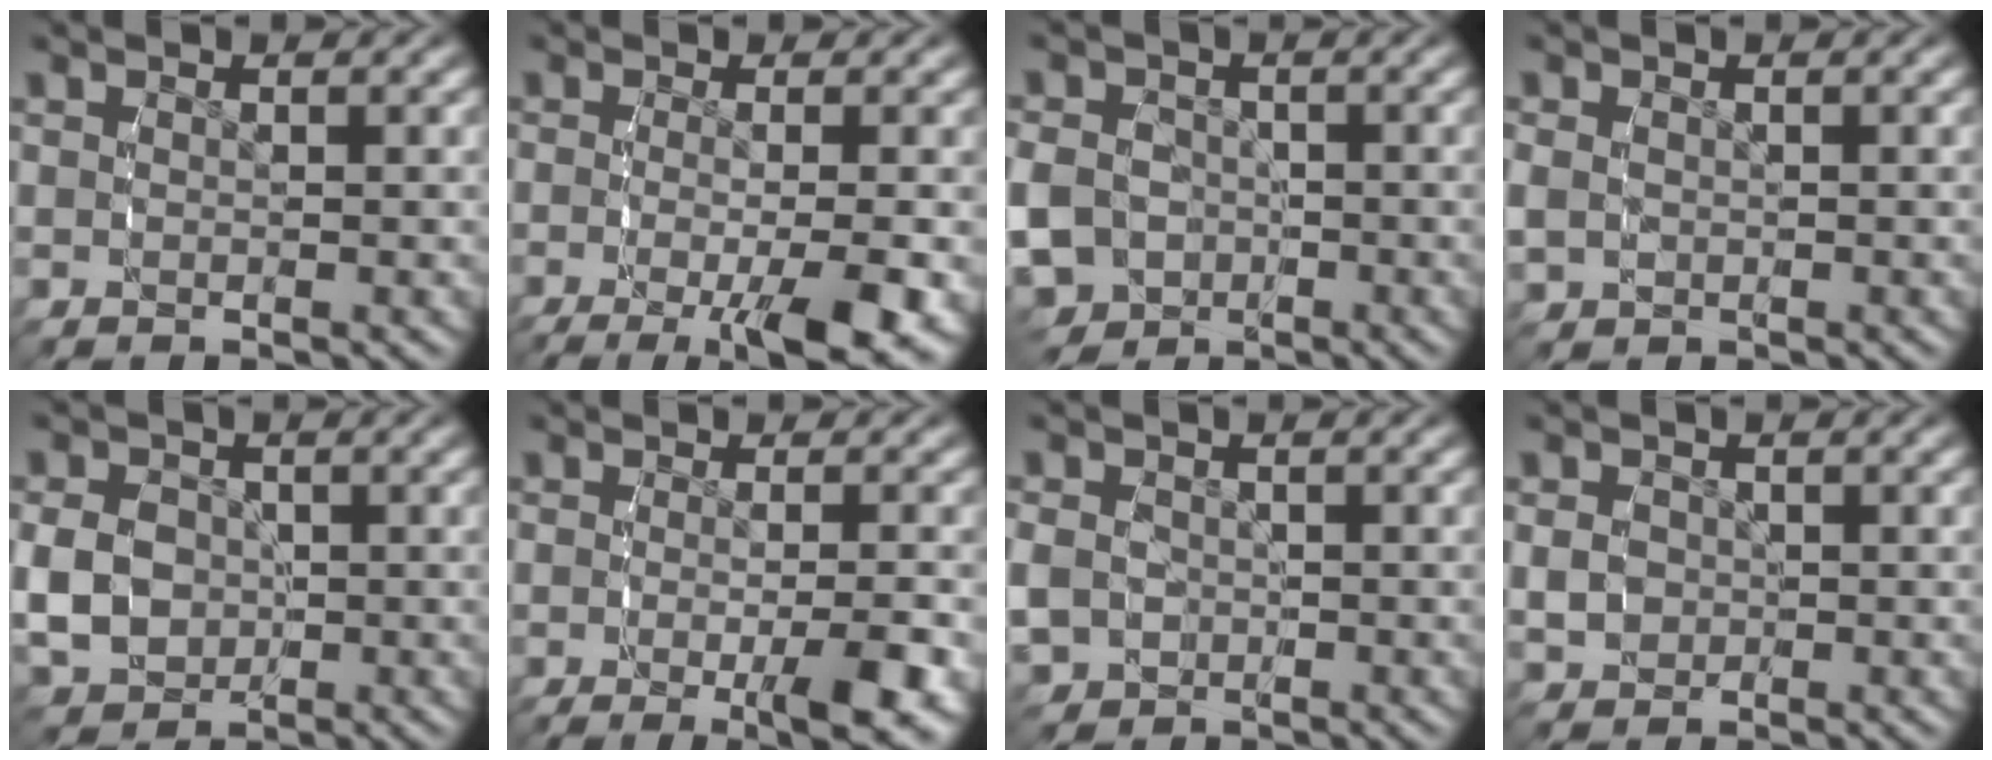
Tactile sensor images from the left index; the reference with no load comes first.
{"total": 5.8, "force": [-3.4, 1.2, 4.5], "torque": [-0.081, -0.023, -0.047]}
{"total": 9.3, "force": [-3.6, 8.1, 2.7], "torque": [-0.066, -0.045, -0.055]}
{"total": 1.9, "force": [-0.6, 1.8, 0.4], "torque": [-0.022, -0.011, -0.003]}
{"total": 5.3, "force": [-1.1, 4.6, 2.3], "torque": [-0.051, -0.021, -0.011]}
{"total": 3.8, "force": [-2.0, 0.1, 3.2], "torque": [-0.049, -0.005, -0.035]}
{"total": 4.4, "force": [-1.3, 4.0, 1.4], "torque": [-0.044, -0.029, -0.014]}
{"total": 1.6, "force": [-0.4, 1.5, 0.4], "torque": [-0.012, -0.006, -0.005]}